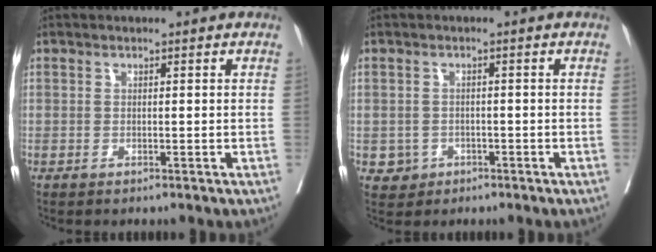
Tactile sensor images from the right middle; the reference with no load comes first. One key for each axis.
{"total": 2.6, "fx": -1.0, "fy": 2.5, "fz": 0.2, "tx": 0.001, "ty": 0.009, "tz": -0.009}